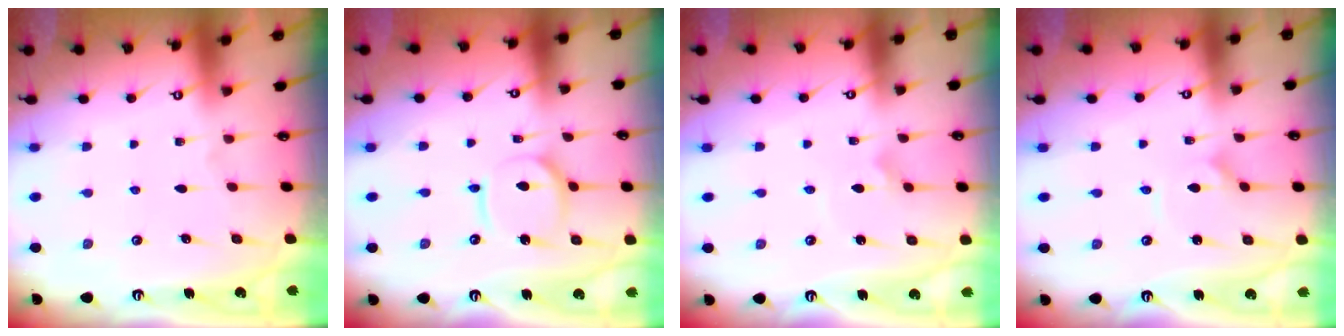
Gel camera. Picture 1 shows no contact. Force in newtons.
{"total": 9.0, "press": 9.0, "slide": 0.9}
{"total": 2.1, "press": 2.1, "slide": 0.1}
{"total": 1.9, "press": 1.9, "slide": 0.2}